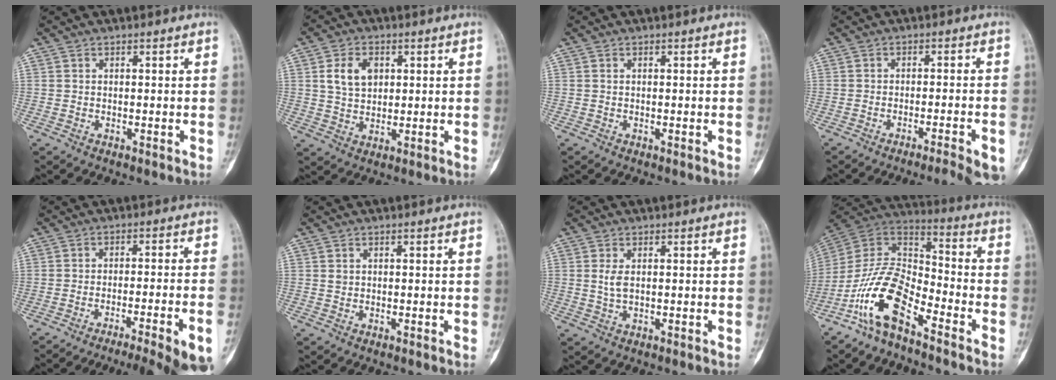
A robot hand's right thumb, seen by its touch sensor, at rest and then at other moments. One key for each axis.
{"total": 6.7, "fx": 2.0, "fy": 4.7, "fz": 4.4, "tx": -0.066, "ty": -0.005, "tz": 0.037}
{"total": 0.0}
{"total": 10.0, "fx": -7.3, "fy": 1.0, "fz": 6.9, "tx": -0.082, "ty": 0.025, "tz": -0.098}
{"total": 18.9, "fx": -13.4, "fy": 2.0, "fz": 13.1, "tx": -0.146, "ty": 0.031, "tz": -0.183}
{"total": 0.5, "fx": 0.0, "fy": 0.5, "fz": 0.2, "tx": 0.006, "ty": 0.002, "tz": 0.001}
{"total": 2.3, "fx": 0.3, "fy": 1.2, "fz": 2.0, "tx": -0.042, "ty": -0.001, "tz": 0.007}
{"total": 13.9, "fx": -8.4, "fy": 5.6, "fz": 9.5, "tx": -0.173, "ty": 0.084, "tz": -0.169}